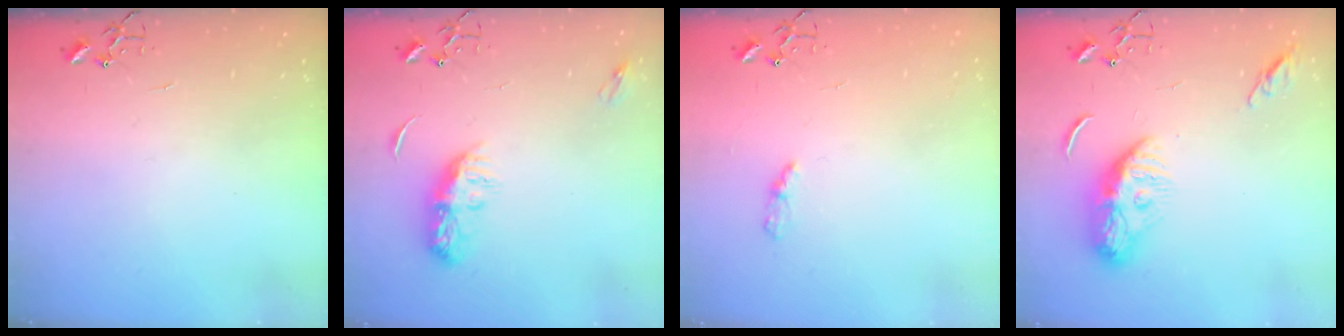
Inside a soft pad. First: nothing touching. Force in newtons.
{"total": 8.3, "press": 8.3, "slide": 0.4}
{"total": 4.2, "press": 4.2, "slide": 0.5}
{"total": 10.8, "press": 10.7, "slide": 1.0}